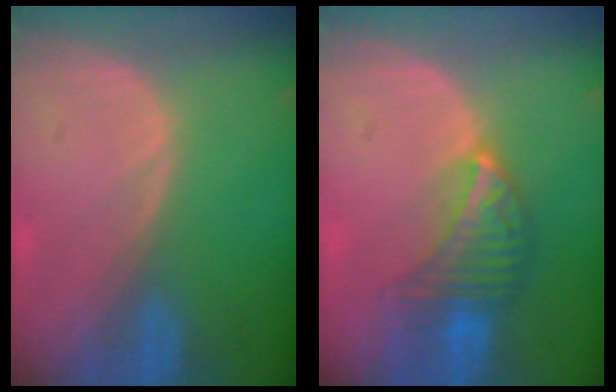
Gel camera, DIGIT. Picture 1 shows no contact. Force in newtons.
{"total": 6.9, "press": 6.2, "slide": 2.8}